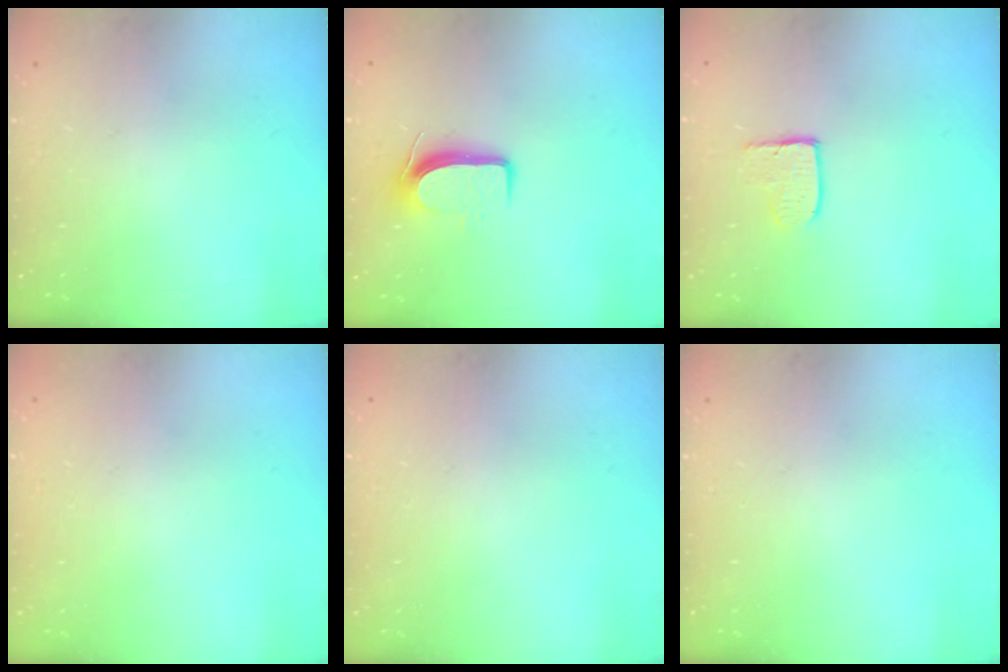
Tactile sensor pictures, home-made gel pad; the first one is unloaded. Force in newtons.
{"total": 8.7, "press": 8.6, "slide": 1.2}
{"total": 3.7, "press": 3.7, "slide": 0.2}
{"total": 0.0}
{"total": 0.0}
{"total": 0.0}